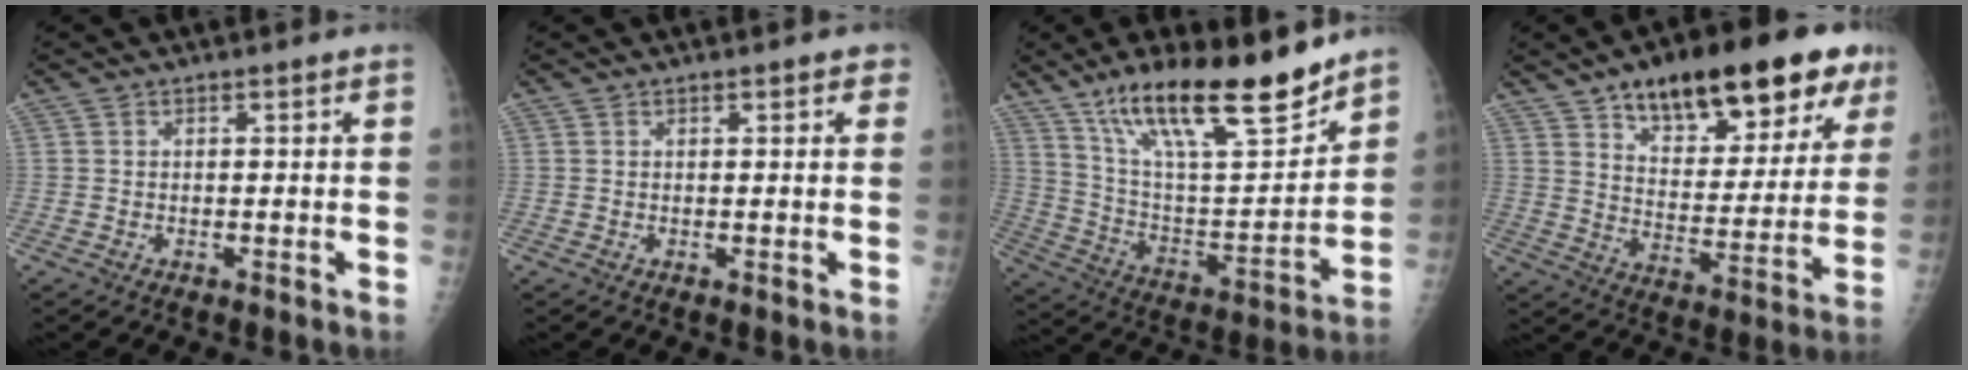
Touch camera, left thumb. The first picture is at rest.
{"total": 1.7, "force": [0.9, 0.7, 1.2], "torque": [-0.005, 0.000, 0.009]}
{"total": 23.0, "force": [16.5, 6.1, 14.8], "torque": [-0.219, -0.074, 0.290]}
{"total": 23.7, "force": [13.8, 9.8, 16.7], "torque": [-0.199, -0.030, 0.208]}